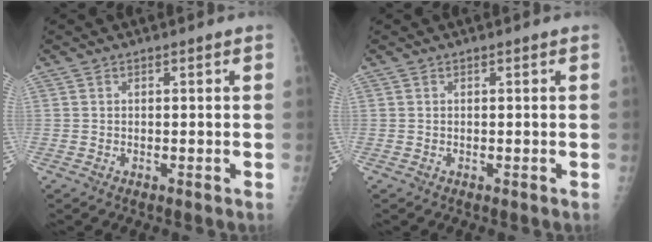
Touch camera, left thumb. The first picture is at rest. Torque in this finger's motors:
{"motor_torque": [-0.14, -0.14, -0.10, 0.00, 0.00]}